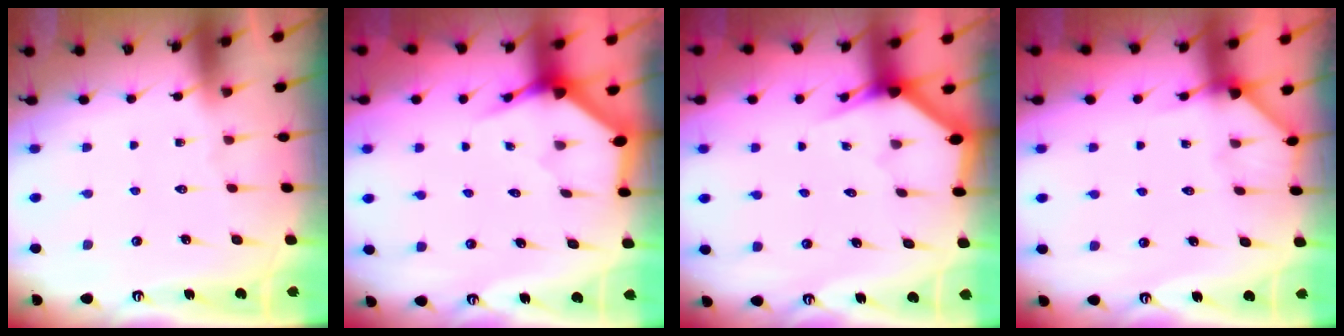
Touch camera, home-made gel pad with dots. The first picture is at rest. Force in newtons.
{"total": 3.4, "press": 3.4, "slide": 0.1}
{"total": 2.7, "press": 2.7, "slide": 0.1}
{"total": 3.5, "press": 3.5, "slide": 0.4}